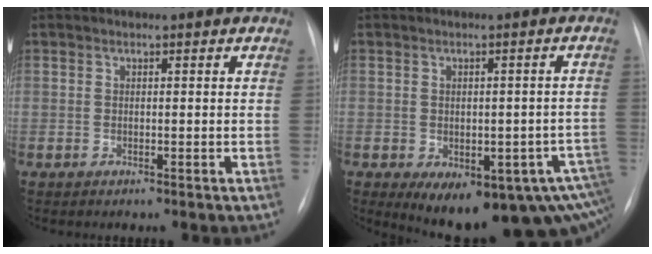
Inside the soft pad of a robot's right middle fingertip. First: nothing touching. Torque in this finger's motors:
{"motor_torque": [1.08, -1.05, 0.24, 0.08]}